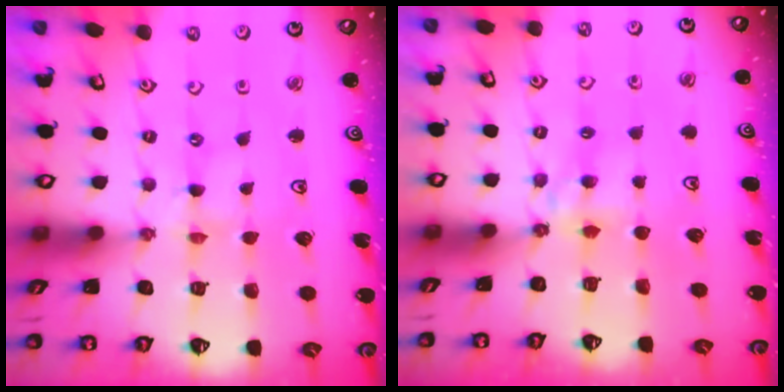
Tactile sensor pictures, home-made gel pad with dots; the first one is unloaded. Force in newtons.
{"total": 4.5, "press": 4.5, "slide": 0.4}